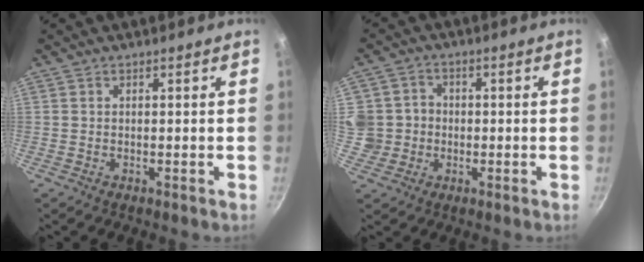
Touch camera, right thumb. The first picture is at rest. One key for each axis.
{"total": 7.1, "fx": -0.4, "fy": 6.8, "fz": 1.9, "tx": -0.005, "ty": 0.009, "tz": -0.011}